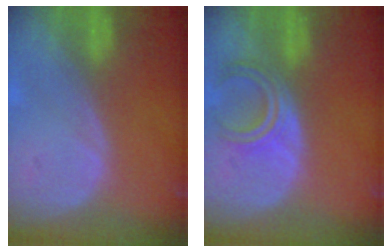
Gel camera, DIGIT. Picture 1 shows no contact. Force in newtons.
{"total": 4.7, "press": 4.7, "slide": 0.4}